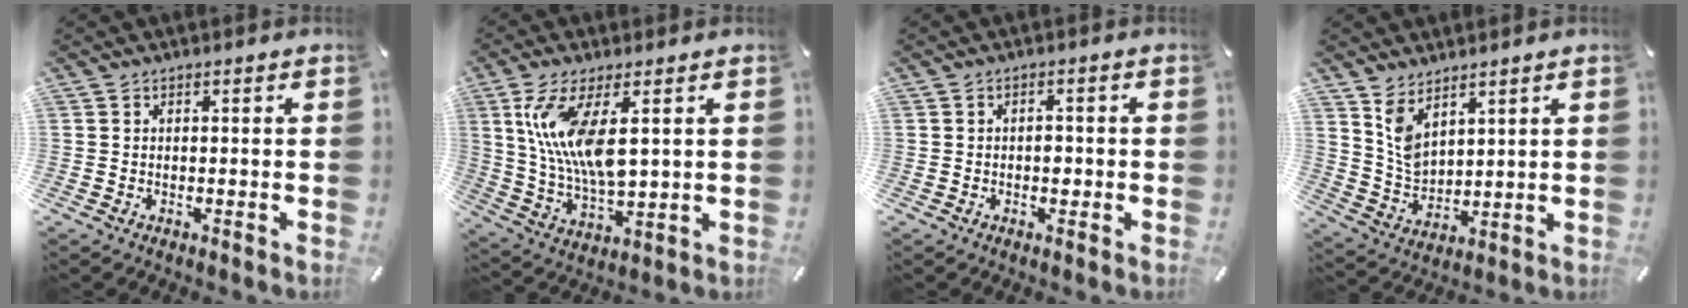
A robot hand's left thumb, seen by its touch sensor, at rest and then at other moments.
{"total": 13.1, "force": [4.2, 5.3, 11.2], "torque": [-0.240, -0.018, 0.073]}
{"total": 2.1, "force": [-0.4, 1.4, 1.5], "torque": [-0.021, 0.000, -0.010]}
{"total": 7.3, "force": [5.0, 4.5, 3.0], "torque": [-0.082, -0.023, 0.097]}